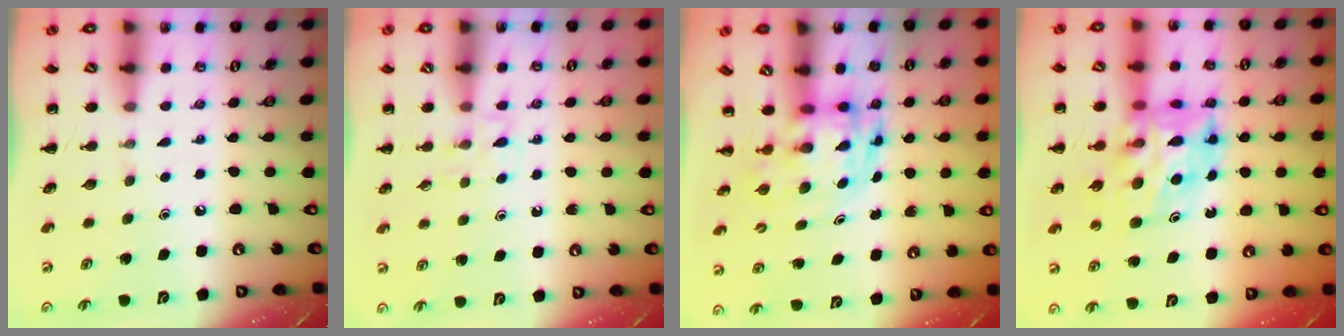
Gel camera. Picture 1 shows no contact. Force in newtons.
{"total": 5.6, "press": 5.4, "slide": 1.7}
{"total": 3.5, "press": 3.4, "slide": 0.7}
{"total": 11.9, "press": 11.3, "slide": 3.5}